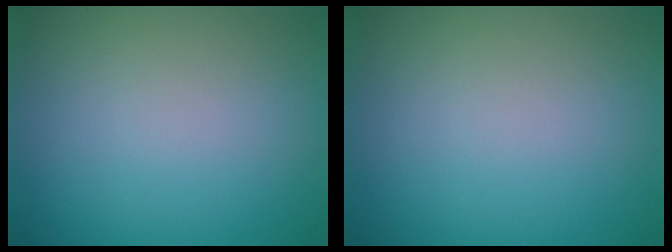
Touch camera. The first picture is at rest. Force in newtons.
{"total": 0.0}